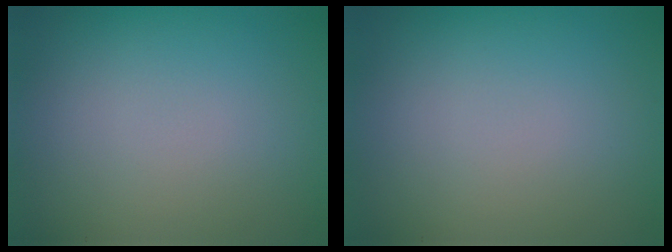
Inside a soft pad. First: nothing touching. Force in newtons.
{"total": 0.0}